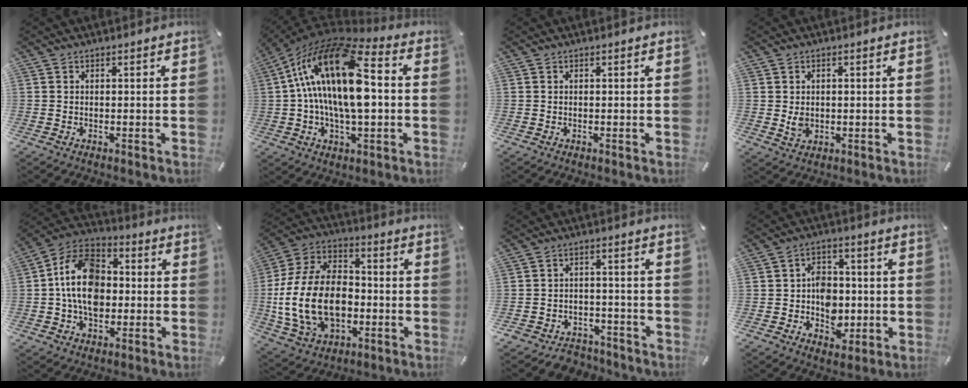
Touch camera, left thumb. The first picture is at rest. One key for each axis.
{"total": 23.1, "fx": 2.2, "fy": 11.8, "fz": 19.7, "tx": -0.376, "ty": -0.004, "tz": 0.032}
{"total": 0.0}
{"total": 2.8, "fx": 0.1, "fy": 2.2, "fz": 1.7, "tx": -0.024, "ty": -0.006, "tz": -0.003}
{"total": 15.0, "fx": -1.2, "fy": 11.0, "fz": 10.2, "tx": -0.205, "ty": 0.021, "tz": -0.022}
{"total": 20.2, "fx": -3.9, "fy": 14.7, "fz": 13.3, "tx": -0.290, "ty": 0.017, "tz": -0.066}
{"total": 5.0, "fx": -3.9, "fy": 3.0, "fz": 0.8, "tx": -0.014, "ty": 0.018, "tz": -0.075}
{"total": 9.1, "fx": -1.5, "fy": 7.5, "fz": 4.9, "tx": -0.056, "ty": 0.019, "tz": -0.022}